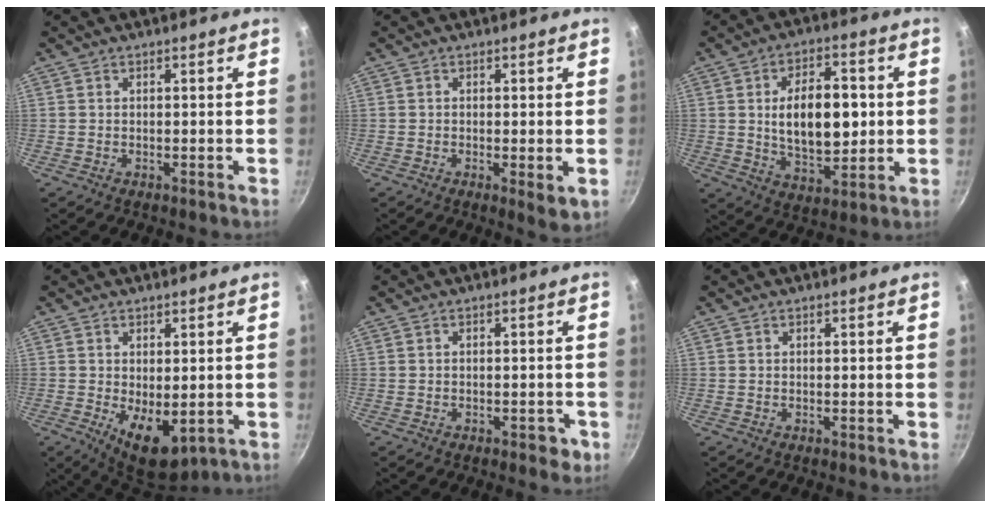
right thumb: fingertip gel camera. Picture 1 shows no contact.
{"total": 3.4, "force": [-0.7, 0.9, 3.3], "torque": [-0.053, -0.012, -0.012]}
{"total": 14.7, "force": [1.2, 8.0, 12.3], "torque": [-0.165, -0.002, 0.024]}
{"total": 9.6, "force": [-2.3, 4.9, 7.9], "torque": [-0.107, -0.013, -0.014]}
{"total": 2.7, "force": [-1.3, 1.4, 1.9], "torque": [-0.016, 0.006, -0.015]}
{"total": 0.0}